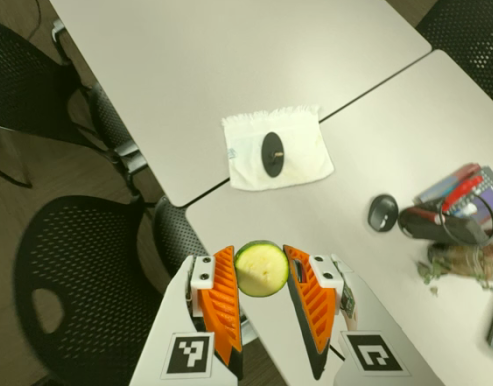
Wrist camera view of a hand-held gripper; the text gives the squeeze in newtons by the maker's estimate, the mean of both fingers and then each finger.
{"total": 8.3, "left": 7.9, "right": 8.6}